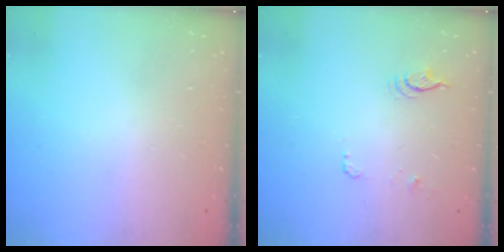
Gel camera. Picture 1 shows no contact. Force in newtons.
{"total": 14.3, "press": 5.9, "slide": 13.1}